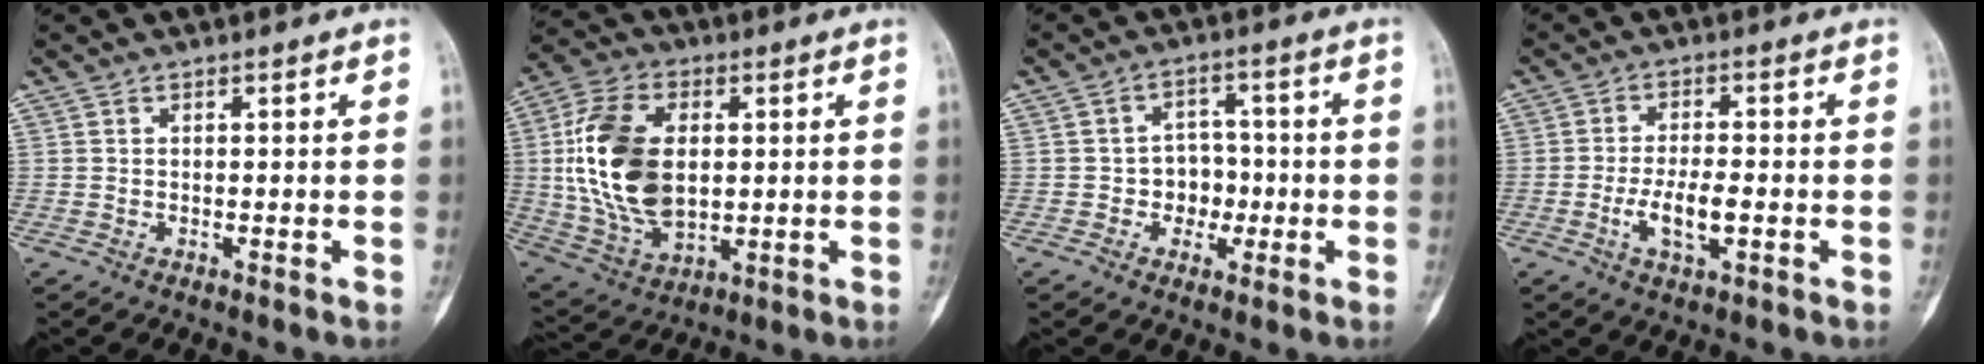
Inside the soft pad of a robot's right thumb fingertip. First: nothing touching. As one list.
[{"total": 19.2, "force": [1.8, 11.8, 15.0], "torque": [-0.290, -0.006, 0.040]}, {"total": 5.7, "force": [-1.3, 4.9, 2.7], "torque": [0.005, 0.018, -0.029]}, {"total": 6.4, "force": [-1.8, 2.5, 5.6], "torque": [-0.108, 0.005, -0.033]}]